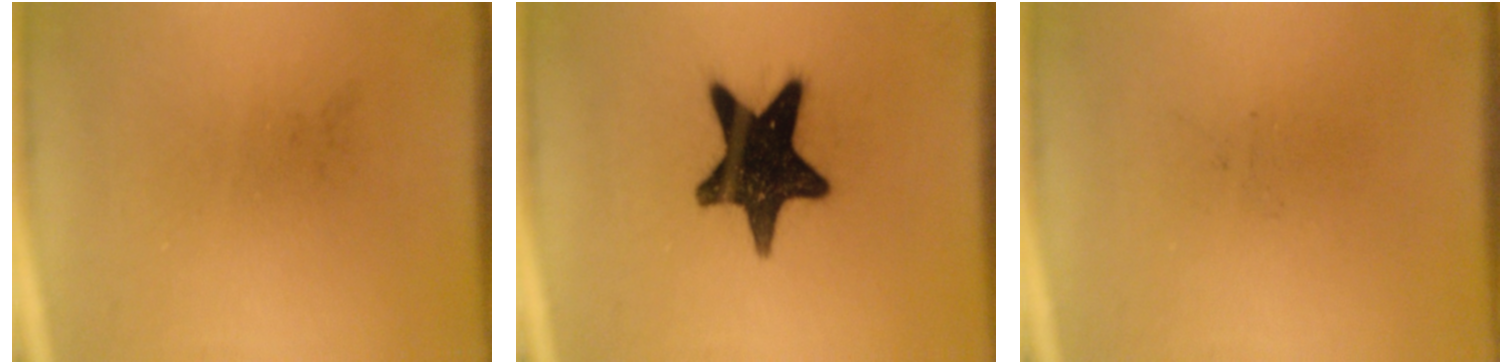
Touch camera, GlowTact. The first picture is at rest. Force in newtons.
{"total": 16.8}
{"total": 0.0}